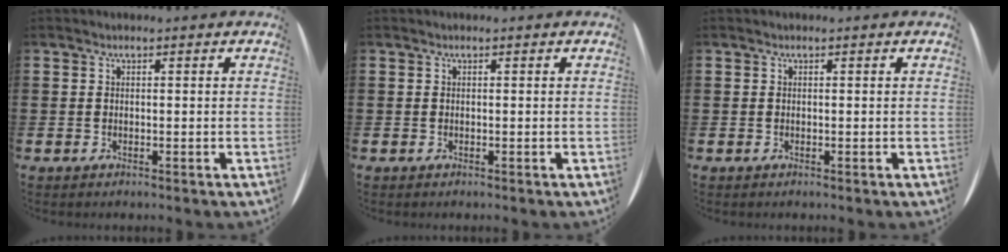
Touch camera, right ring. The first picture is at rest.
{"total": 0.0}
{"total": 0.0}